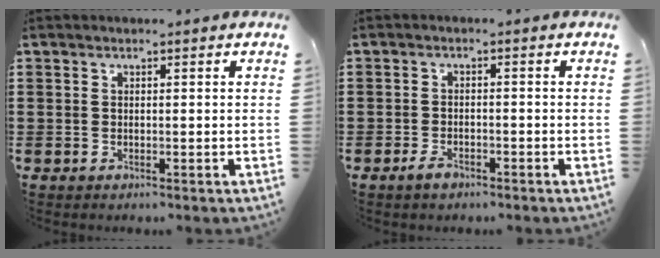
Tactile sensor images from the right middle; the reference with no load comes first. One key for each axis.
{"total": 2.0, "fx": -1.4, "fy": 0.8, "fz": 1.2, "tx": -0.030, "ty": -0.002, "tz": -0.029}